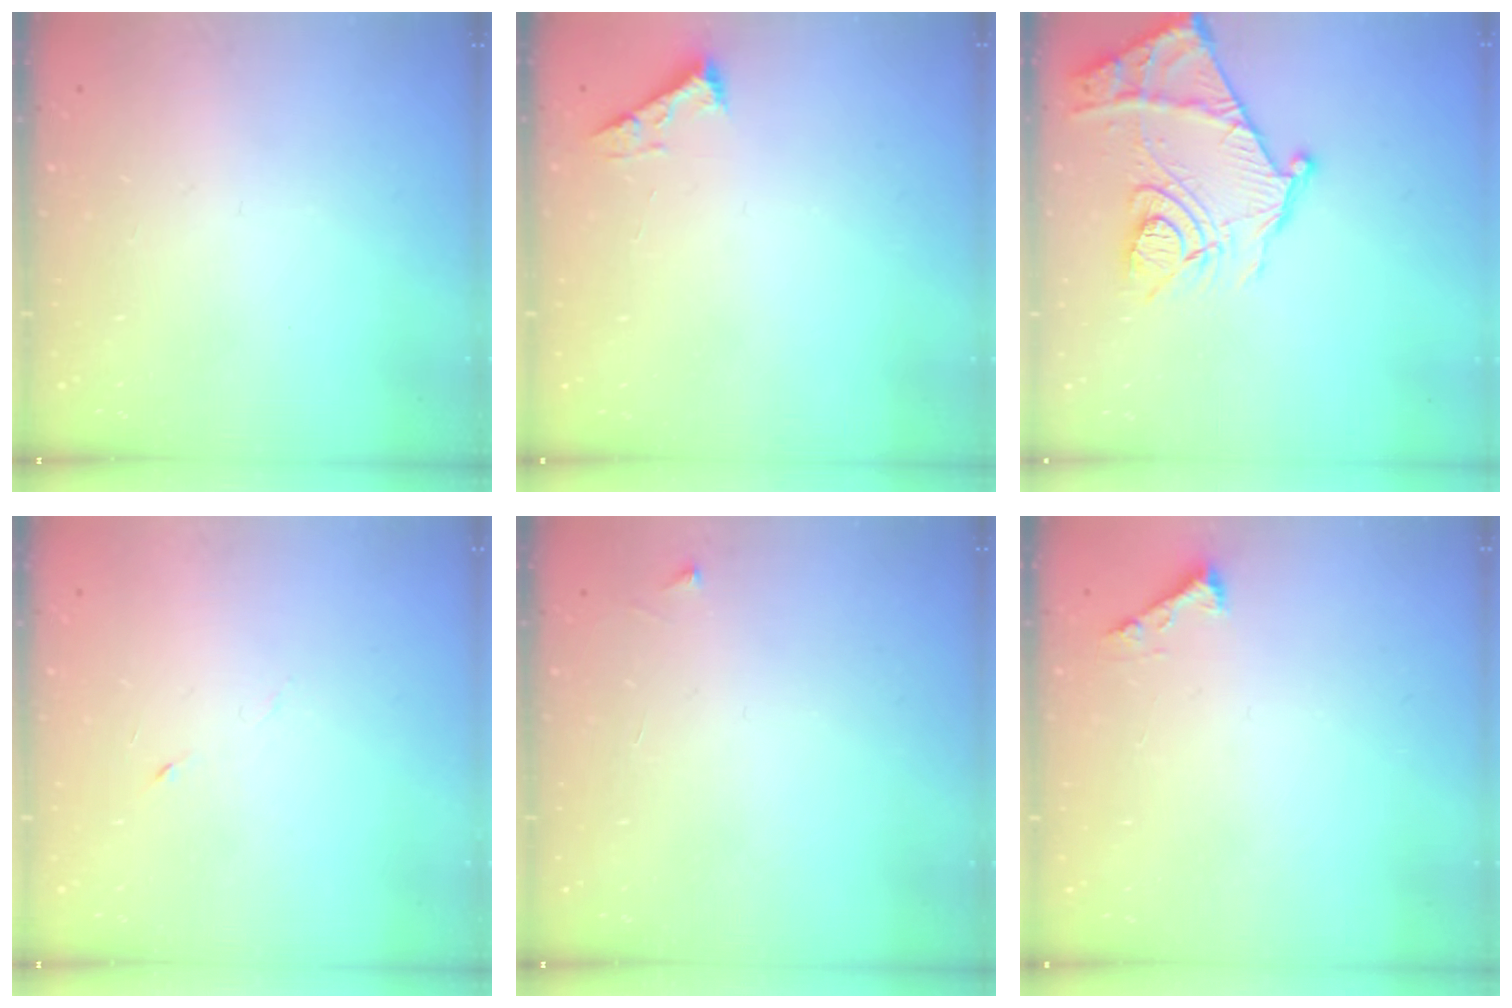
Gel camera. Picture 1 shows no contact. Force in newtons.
{"total": 2.5, "press": 2.5, "slide": 0.3}
{"total": 17.3, "press": 17.2, "slide": 1.7}
{"total": 3.4, "press": 3.2, "slide": 0.9}
{"total": 2.5, "press": 2.5, "slide": 0.3}
{"total": 2.3, "press": 2.3, "slide": 0.3}